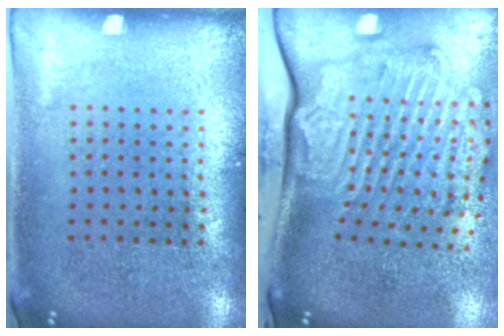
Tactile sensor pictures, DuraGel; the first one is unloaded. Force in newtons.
{"total": 2.8, "press": 2.2, "slide": 1.7}